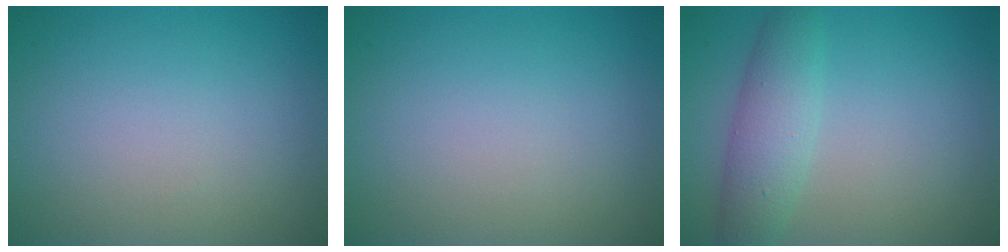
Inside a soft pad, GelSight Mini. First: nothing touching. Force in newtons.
{"total": 0.0}
{"total": 3.8, "press": 3.8, "slide": 0.2}